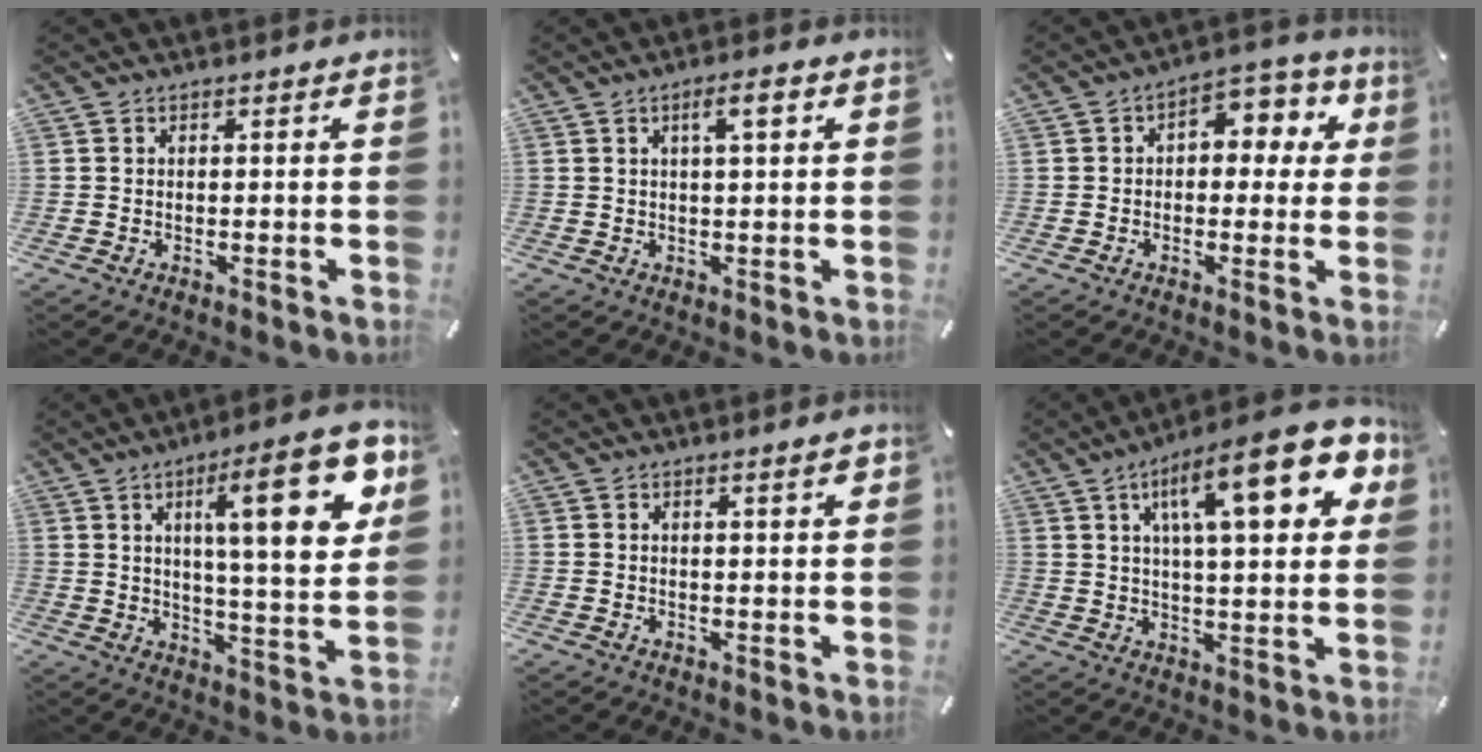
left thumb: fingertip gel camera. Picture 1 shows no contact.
{"total": 4.6, "force": [1.7, 0.9, 4.1], "torque": [-0.068, -0.002, 0.022]}
{"total": 7.7, "force": [1.8, 5.2, 5.4], "torque": [-0.063, -0.010, 0.022]}
{"total": 21.1, "force": [7.8, 5.6, 18.7], "torque": [-0.266, -0.031, 0.105]}
{"total": 2.4, "force": [1.3, 0.4, 2.0], "torque": [-0.033, -0.001, 0.019]}
{"total": 20.7, "force": [8.8, 6.3, 17.7], "torque": [-0.277, -0.023, 0.128]}